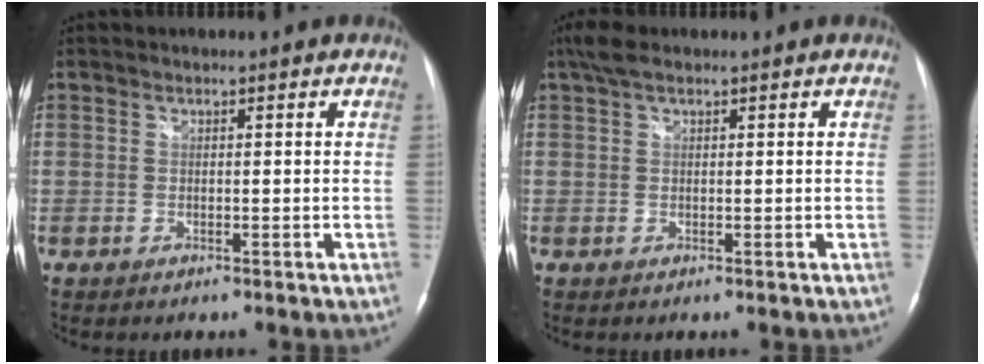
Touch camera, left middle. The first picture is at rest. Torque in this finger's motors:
{"motor_torque": [0.46, -0.24, 0.22, 0.08]}